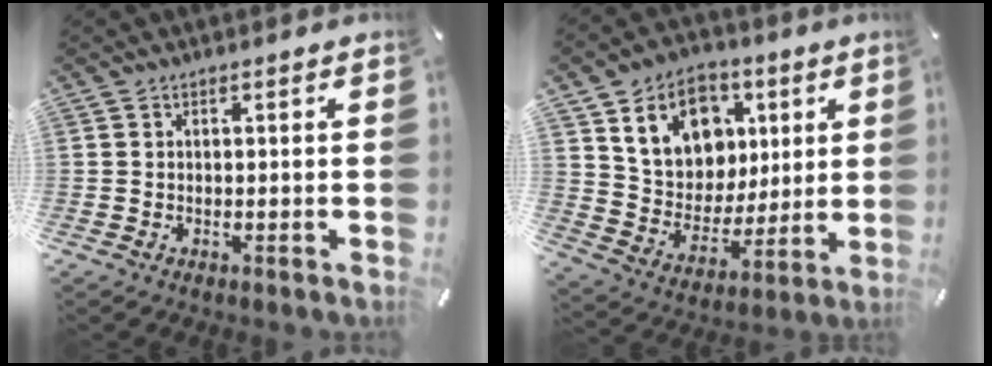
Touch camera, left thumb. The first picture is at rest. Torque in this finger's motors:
{"motor_torque": [2.49, 2.52, 1.41, -1.35, 0.19]}